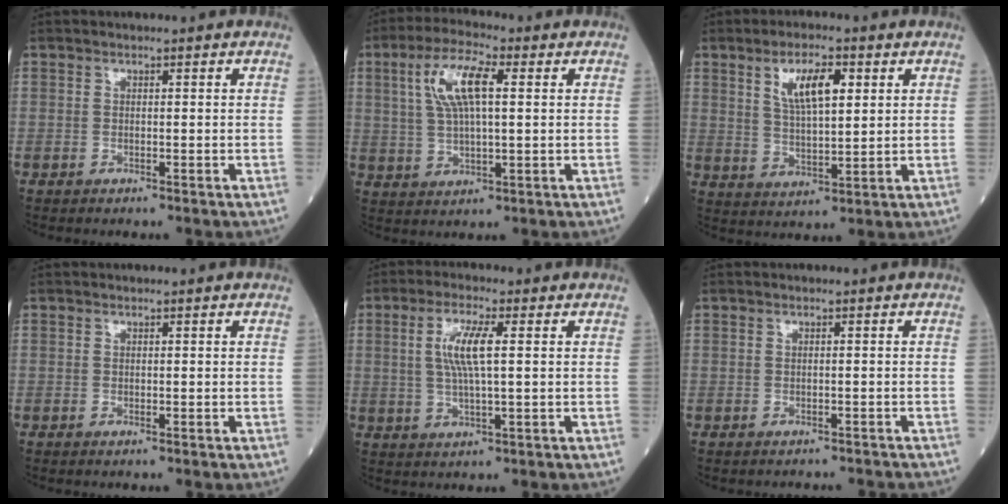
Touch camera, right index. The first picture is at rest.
{"total": 8.9, "force": [2.5, 2.3, 8.3], "torque": [-0.171, 0.016, 0.049]}
{"total": 7.7, "force": [3.1, 2.2, 6.7], "torque": [-0.124, 0.003, 0.059]}
{"total": 0.0}
{"total": 6.3, "force": [1.2, 0.6, 6.1], "torque": [-0.128, 0.003, 0.024]}
{"total": 3.6, "force": [-3.4, 0.6, 1.1], "torque": [-0.013, -0.003, -0.037]}